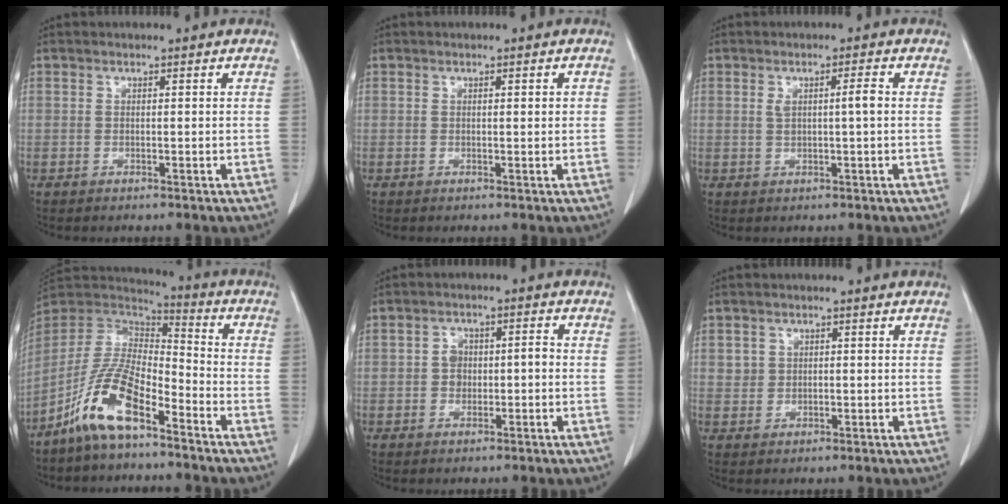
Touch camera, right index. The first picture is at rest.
{"total": 1.0, "force": [0.2, 0.2, 0.9], "torque": [-0.012, 0.002, 0.001]}
{"total": 2.7, "force": [0.3, 0.2, 2.7], "torque": [-0.050, 0.008, 0.010]}
{"total": 12.0, "force": [-7.5, 3.5, 8.6], "torque": [-0.183, 0.009, -0.148]}
{"total": 3.5, "force": [-0.6, 2.3, 2.5], "torque": [-0.042, 0.018, -0.010]}
{"total": 1.8, "force": [0.3, 1.8, 0.4], "torque": [-0.006, 0.004, 0.006]}